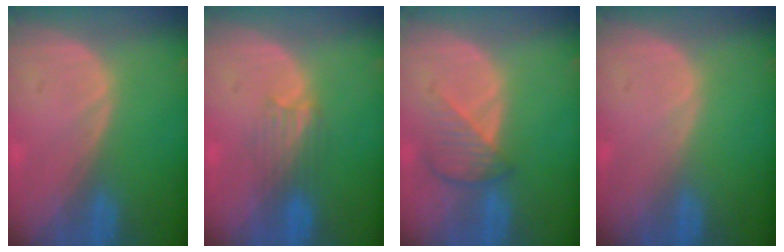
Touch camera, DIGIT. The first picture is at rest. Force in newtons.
{"total": 3.3, "press": 3.3, "slide": 0.1}
{"total": 4.6, "press": 4.2, "slide": 1.8}
{"total": 0.0}